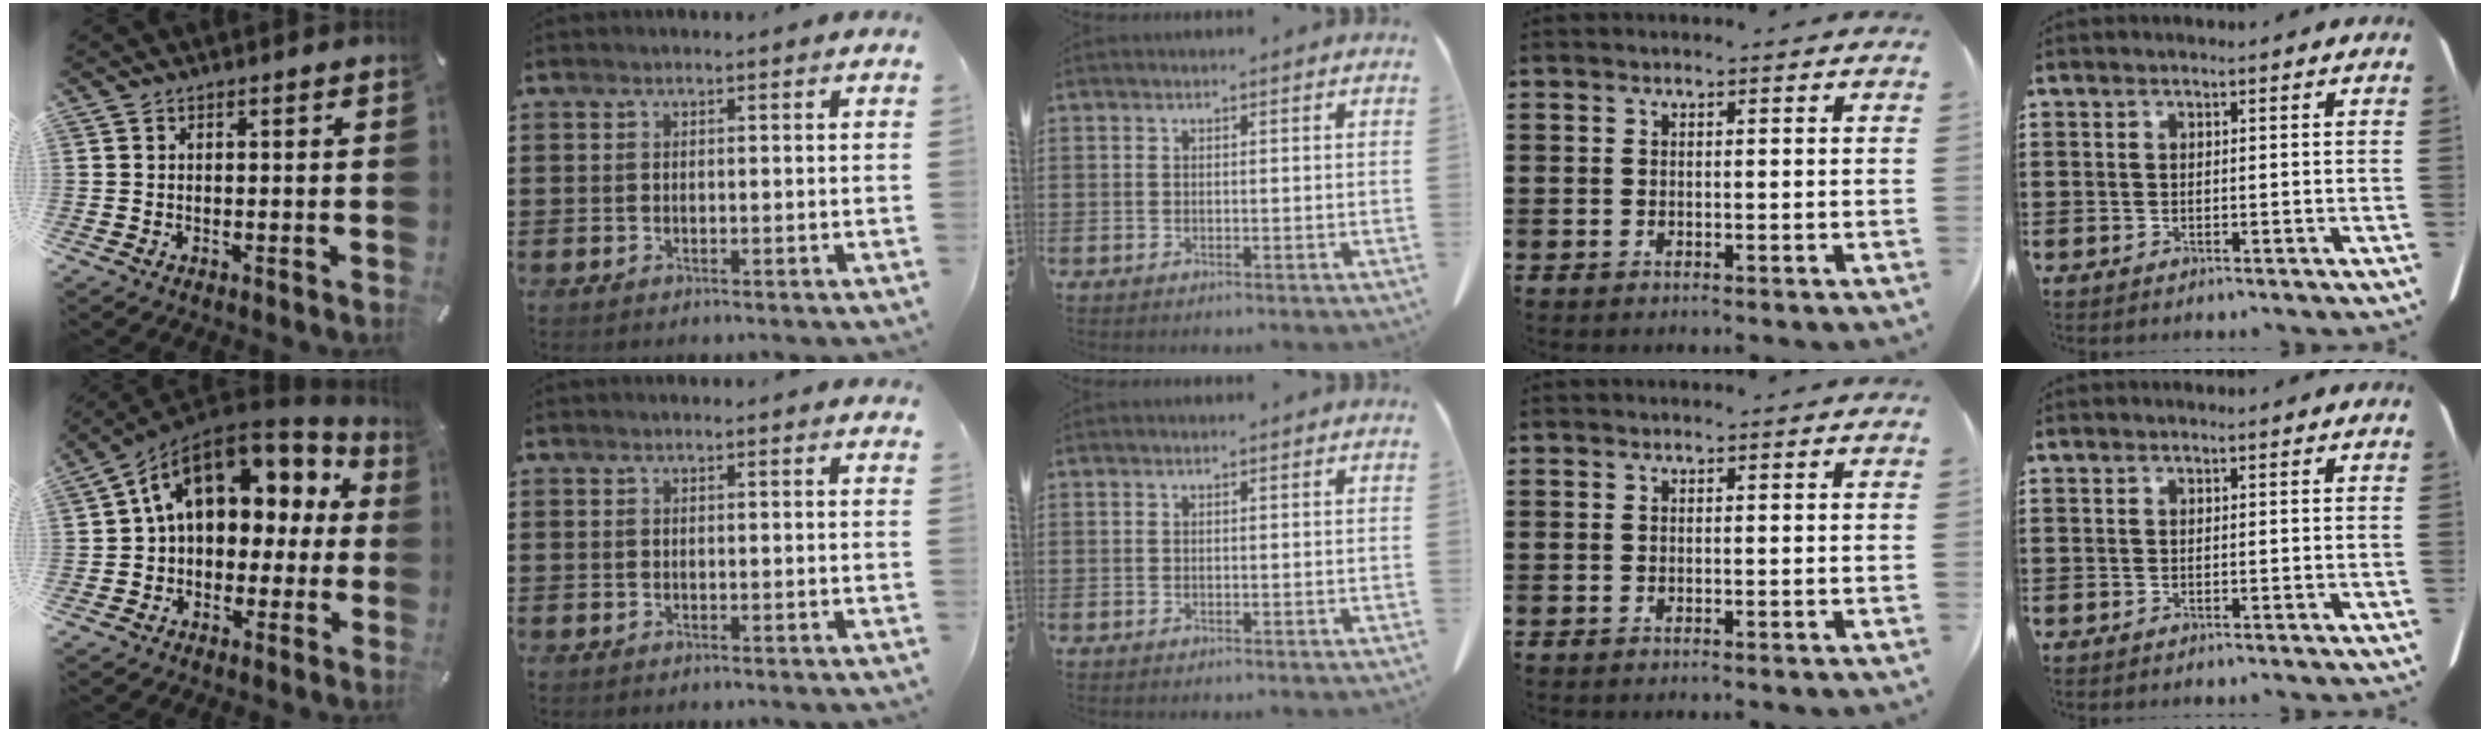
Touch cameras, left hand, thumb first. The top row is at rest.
{"thumb": {"total": 13.9, "force": [4.9, 9.8, 8.6], "torque": [-0.146, -0.020, 0.088]}, "index": {"total": 0.7, "force": [0.7, 0.1, 0.1], "torque": [-0.004, 0.000, 0.014]}}